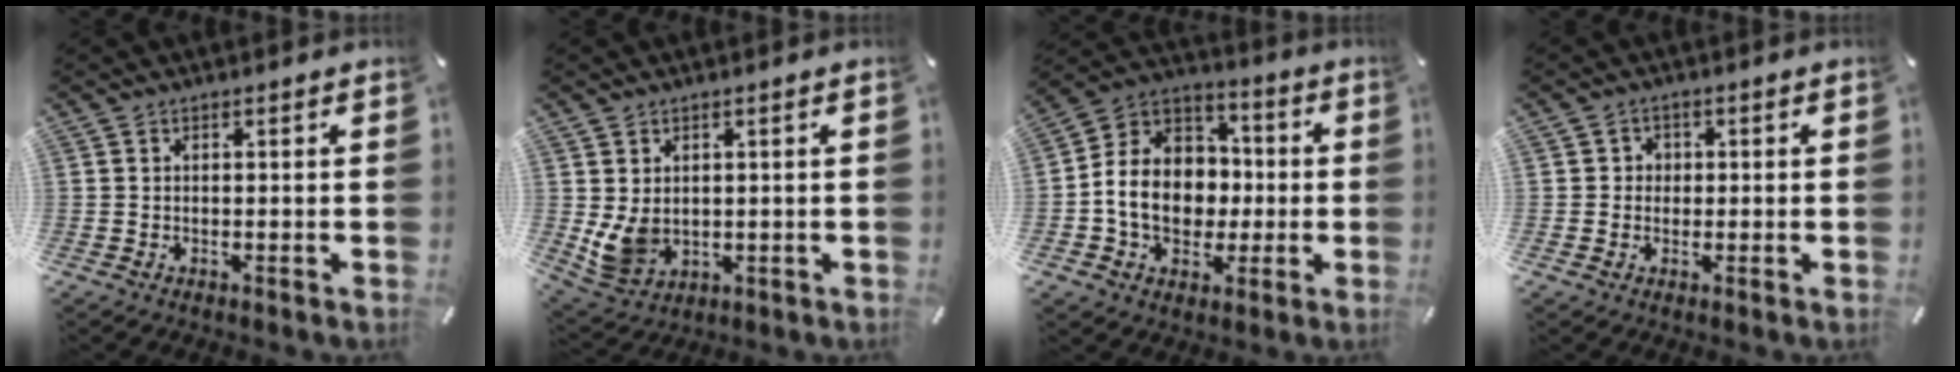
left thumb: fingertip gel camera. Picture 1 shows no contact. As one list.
[{"total": 6.6, "force": [1.7, 5.6, 3.1], "torque": [-0.081, -0.009, 0.034]}, {"total": 13.0, "force": [-2.3, 11.3, 6.0], "torque": [-0.141, 0.011, -0.038]}, {"total": 2.9, "force": [-0.3, 2.8, 0.6], "torque": [-0.008, 0.005, -0.010]}]